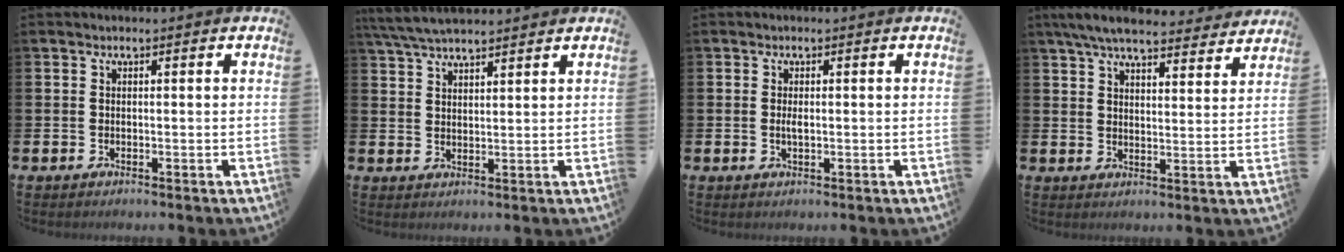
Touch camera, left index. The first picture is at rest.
{"total": 5.4, "force": [5.0, 0.9, 1.8], "torque": [-0.050, -0.012, 0.094]}
{"total": 1.3, "force": [0.1, 0.5, 1.2], "torque": [-0.019, 0.001, -0.002]}
{"total": 6.9, "force": [6.5, 1.2, 2.1], "torque": [-0.048, -0.037, 0.114]}